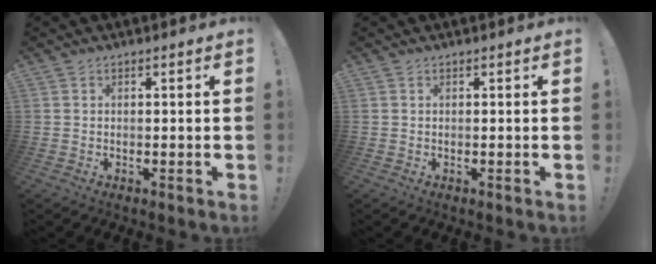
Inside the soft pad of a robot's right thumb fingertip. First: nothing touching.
{"total": 0.0}